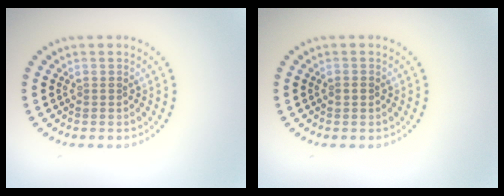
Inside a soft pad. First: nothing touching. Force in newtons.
{"total": 1.0, "press": 1.0, "slide": 0.1}